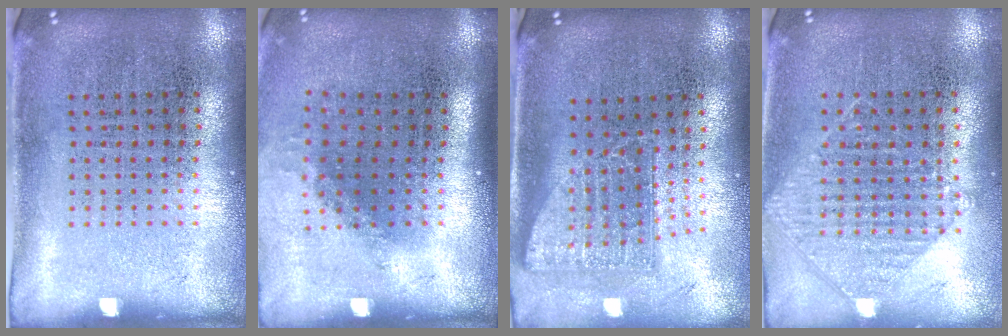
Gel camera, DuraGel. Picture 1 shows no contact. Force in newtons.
{"total": 1.2, "press": 0.9, "slide": 0.9}
{"total": 1.7, "press": 1.3, "slide": 1.1}
{"total": 0.9, "press": 0.9, "slide": 0.1}